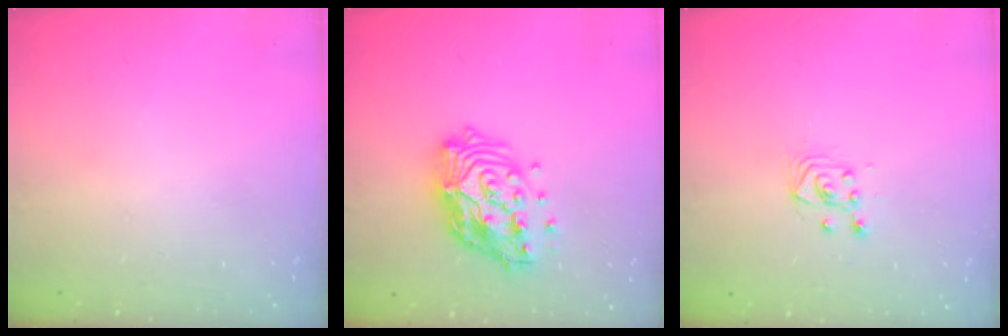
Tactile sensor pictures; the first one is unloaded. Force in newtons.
{"total": 15.3, "press": 15.3, "slide": 1.2}
{"total": 2.9, "press": 2.6, "slide": 1.3}